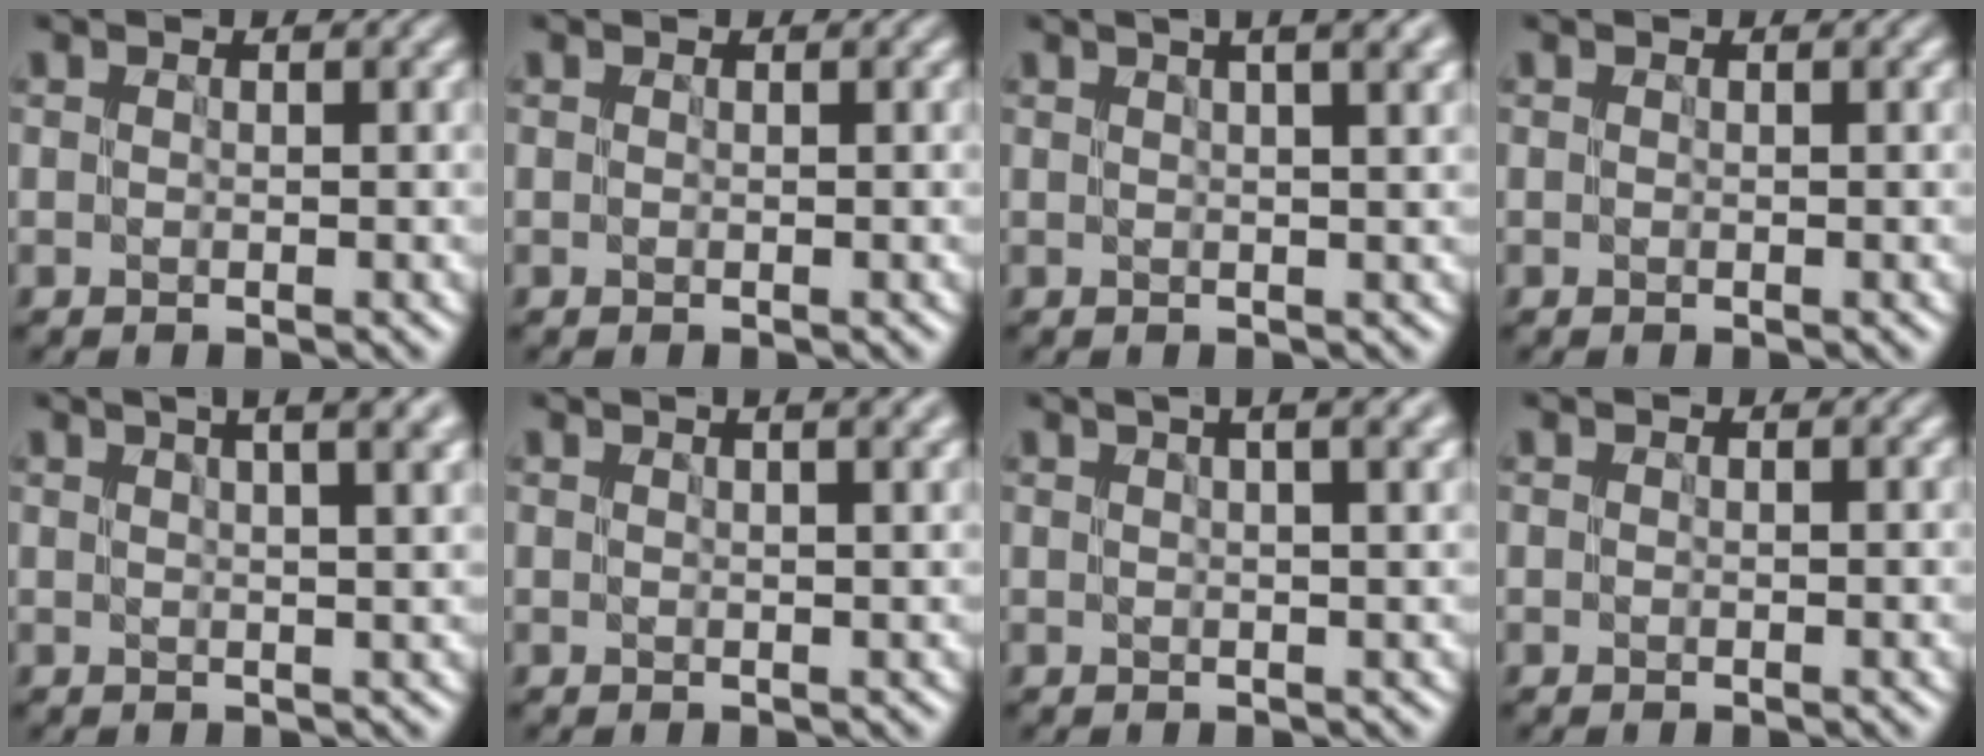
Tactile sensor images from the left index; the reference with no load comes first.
{"total": 0.0}
{"total": 4.8, "force": [2.3, 1.7, 3.8], "torque": [-0.036, 0.020, 0.008]}
{"total": 0.0}
{"total": 6.5, "force": [3.4, 2.6, 4.9], "torque": [-0.032, 0.037, 0.015]}
{"total": 2.0, "force": [1.3, 0.3, 1.5], "torque": [-0.020, 0.001, 0.016]}
{"total": 4.8, "force": [2.4, 1.7, 3.8], "torque": [-0.036, 0.019, 0.008]}
{"total": 0.0}